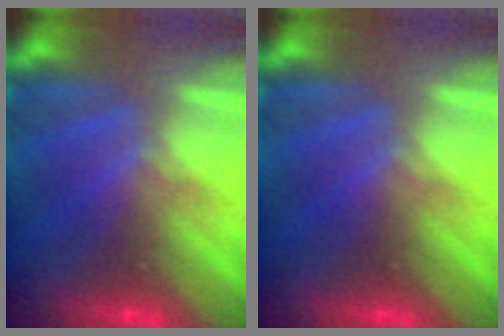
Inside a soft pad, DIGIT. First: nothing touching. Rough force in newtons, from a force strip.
{"total": 0.0}